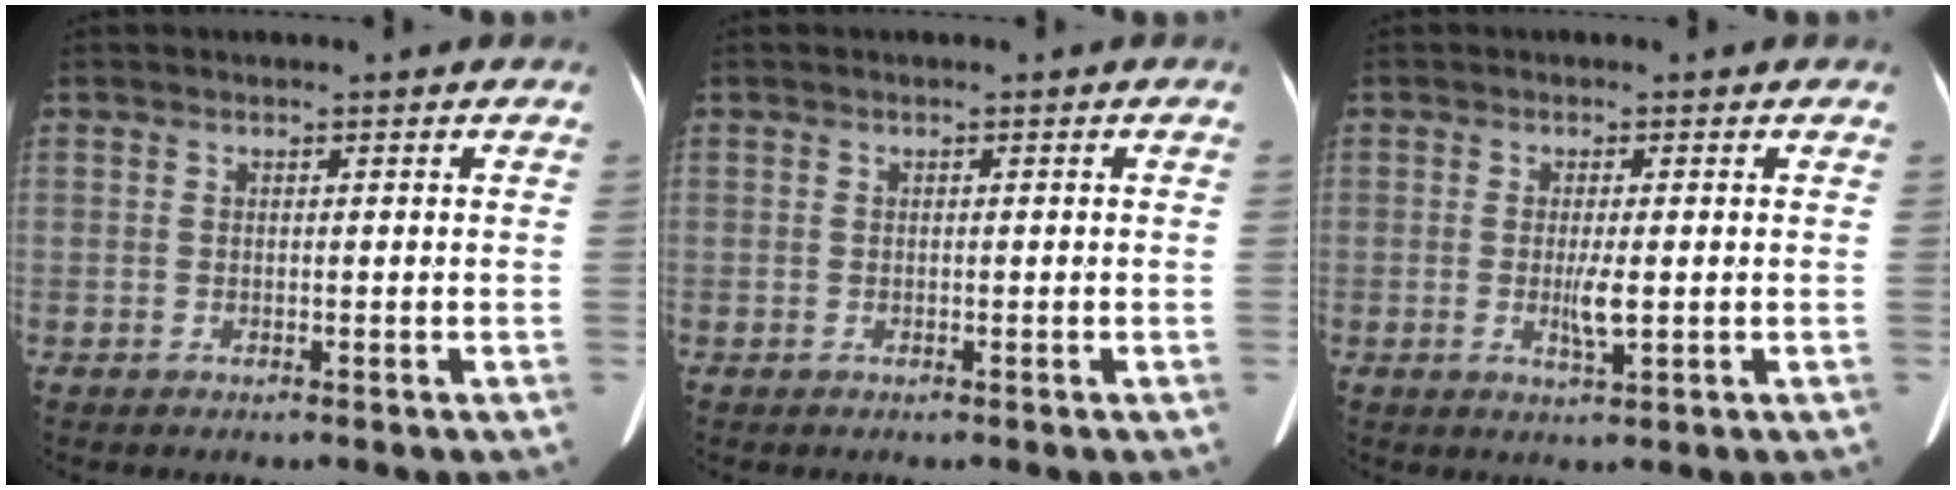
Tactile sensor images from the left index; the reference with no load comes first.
{"total": 0.0}
{"total": 2.8, "force": [-0.2, 0.3, 2.8], "torque": [-0.056, -0.006, -0.002]}